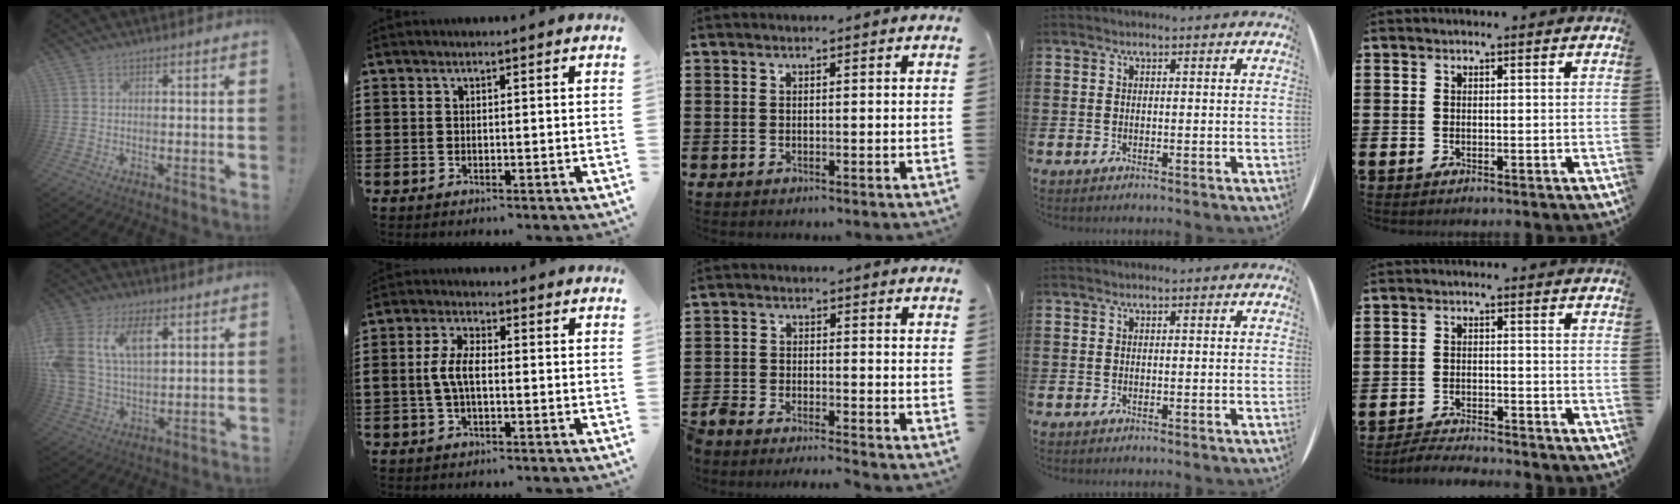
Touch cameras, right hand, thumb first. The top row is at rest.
{"thumb": {"total": 14.8, "force": [6.1, 9.4, 9.6], "torque": [-0.205, -0.016, 0.112]}, "index": {"total": 5.3, "force": [-0.5, 2.5, 4.6], "torque": [-0.112, -0.003, -0.018]}, "middle": {"total": 4.1, "force": [-4.1, 0.2, 0.1], "torque": [-0.027, -0.006, -0.094]}, "little": {"total": 2.6, "force": [-2.6, -0.1, 0.0], "torque": [-0.004, 0.003, -0.055]}}